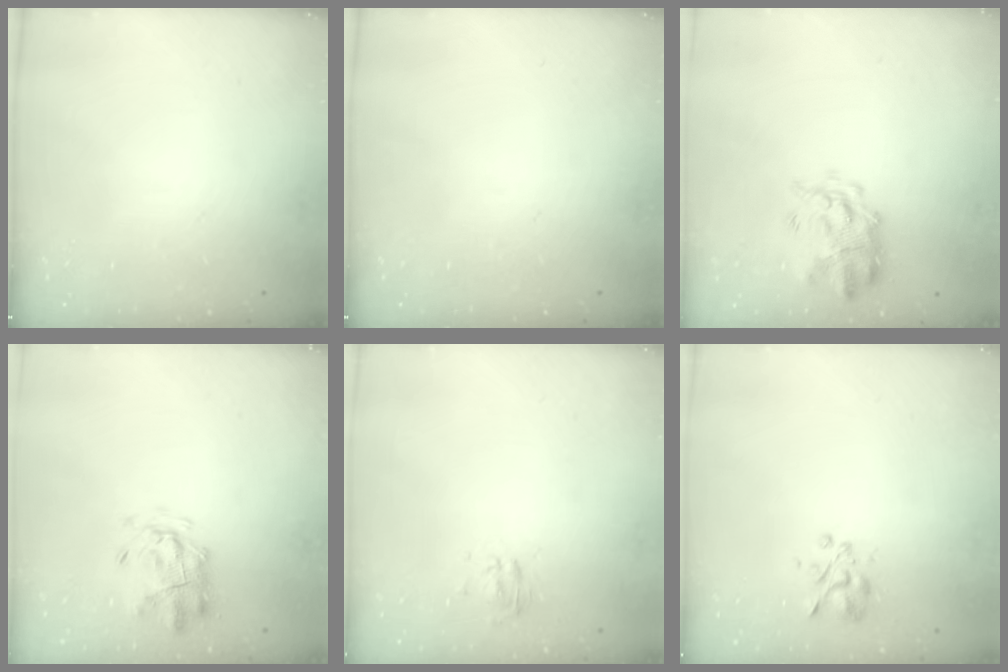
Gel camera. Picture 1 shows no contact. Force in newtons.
{"total": 0.0}
{"total": 4.6, "press": 4.5, "slide": 1.0}
{"total": 3.3, "press": 3.0, "slide": 1.3}
{"total": 2.8, "press": 2.6, "slide": 1.0}
{"total": 3.7, "press": 3.6, "slide": 0.8}